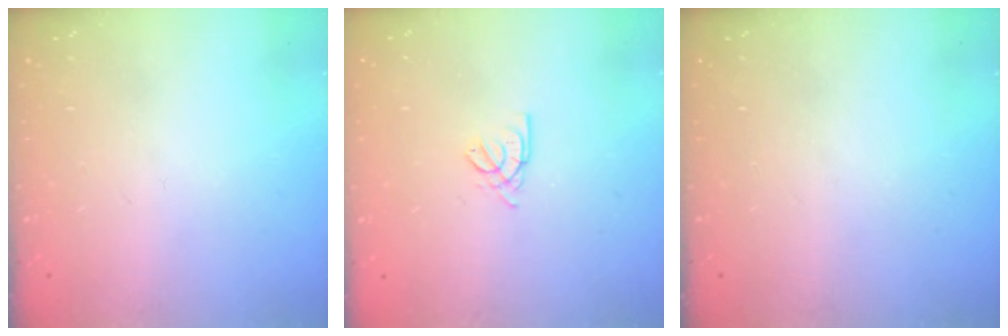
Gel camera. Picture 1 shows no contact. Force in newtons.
{"total": 2.3, "press": 2.3, "slide": 0.5}
{"total": 0.0}